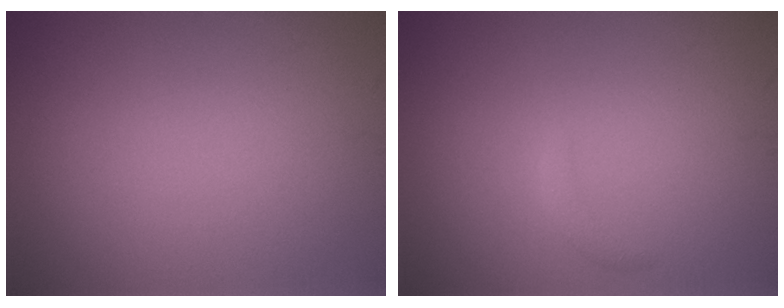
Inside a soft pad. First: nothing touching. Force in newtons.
{"total": 0.8, "press": 0.8, "slide": 0.1}